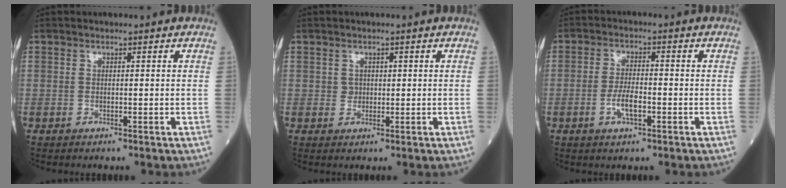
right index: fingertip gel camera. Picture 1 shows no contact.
{"total": 1.3, "force": [0.3, 1.2, 0.4], "torque": [-0.002, 0.000, 0.006]}
{"total": 4.2, "force": [-1.4, 1.2, 3.8], "torque": [-0.071, 0.002, -0.025]}